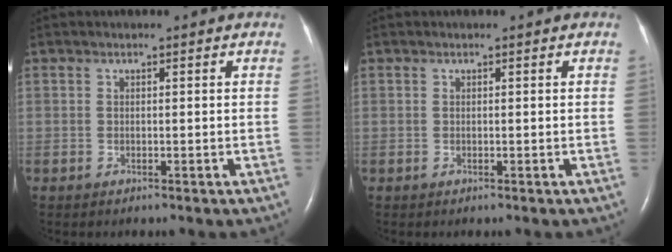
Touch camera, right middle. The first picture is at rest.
{"total": 0.0}